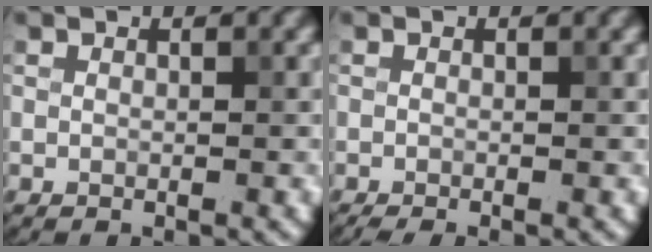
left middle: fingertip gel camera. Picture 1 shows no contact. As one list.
[{"total": 1.3, "force": [-1.0, 0.2, 0.9], "torque": [-0.012, -0.007, -0.018]}]